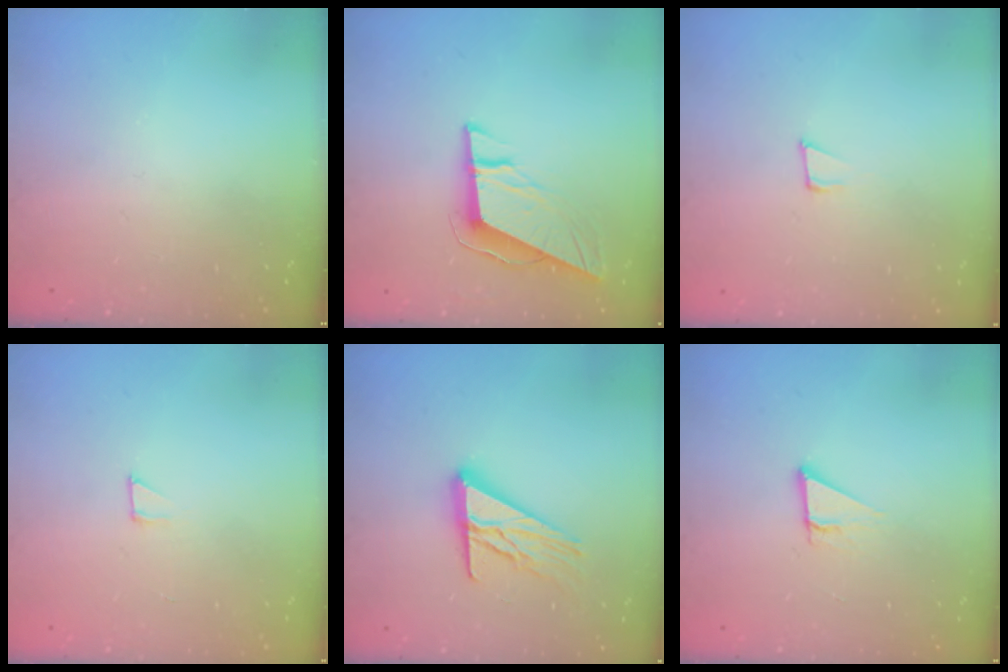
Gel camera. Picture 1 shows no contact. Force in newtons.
{"total": 9.6, "press": 9.5, "slide": 1.0}
{"total": 7.0, "press": 6.8, "slide": 1.4}
{"total": 2.1, "press": 2.1, "slide": 0.1}
{"total": 13.8, "press": 13.8, "slide": 1.1}
{"total": 3.1, "press": 2.4, "slide": 1.9}